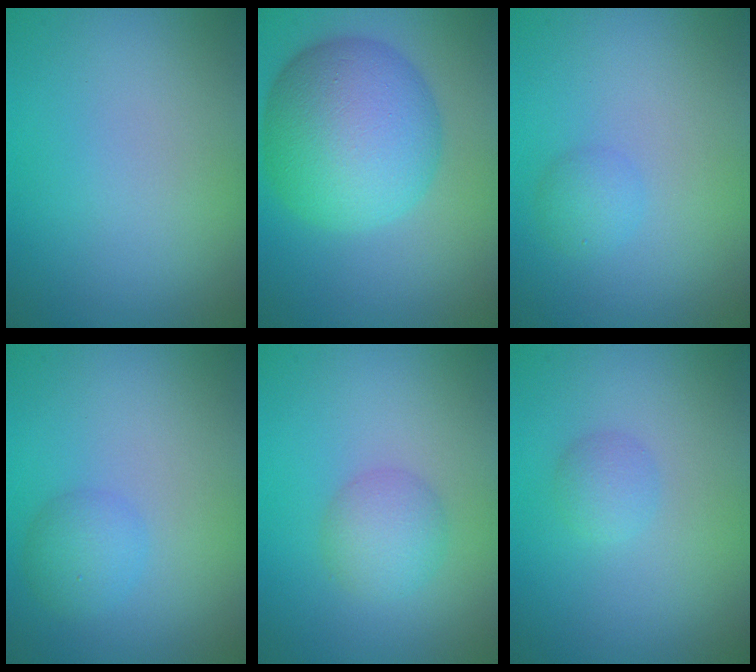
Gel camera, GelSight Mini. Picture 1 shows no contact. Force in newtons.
{"total": 10.5, "press": 10.5, "slide": 0.2}
{"total": 1.2, "press": 1.2, "slide": 0.1}
{"total": 2.0, "press": 2.0, "slide": 0.1}
{"total": 2.5, "press": 2.4, "slide": 0.2}
{"total": 1.3, "press": 1.3, "slide": 0.0}